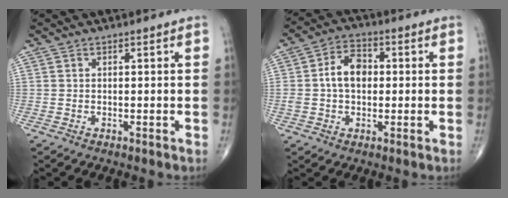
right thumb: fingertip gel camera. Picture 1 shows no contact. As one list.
[{"total": 7.7, "force": [0.4, 5.2, 5.7], "torque": [-0.092, 0.019, 0.003]}]